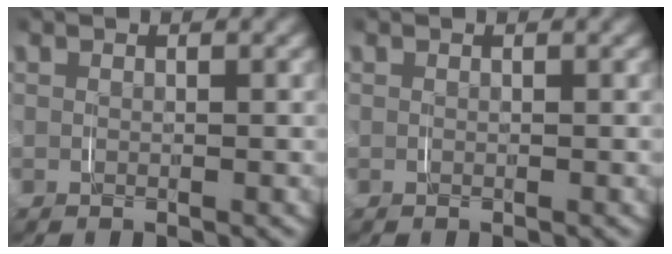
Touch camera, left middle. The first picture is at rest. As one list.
[{"total": 0.0}]